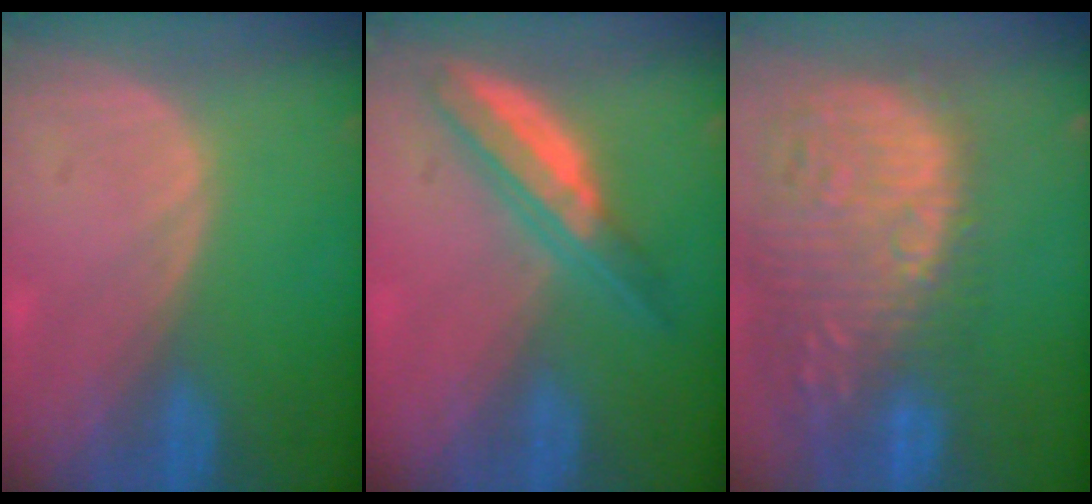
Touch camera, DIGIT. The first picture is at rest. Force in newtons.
{"total": 6.1, "press": 5.7, "slide": 2.2}
{"total": 16.0, "press": 13.2, "slide": 9.1}